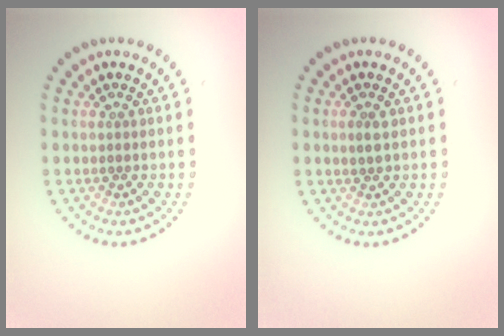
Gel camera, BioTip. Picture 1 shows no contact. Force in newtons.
{"total": 1.0, "press": 1.0, "slide": 0.2}